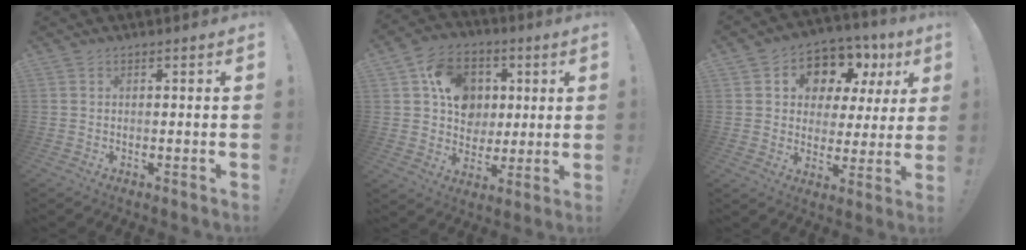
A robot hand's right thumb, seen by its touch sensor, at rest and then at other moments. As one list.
[{"total": 15.0, "force": [4.1, 12.6, 7.0], "torque": [-0.093, -0.001, 0.088]}, {"total": 9.9, "force": [5.8, 7.1, 3.7], "torque": [-0.051, -0.052, 0.110]}]